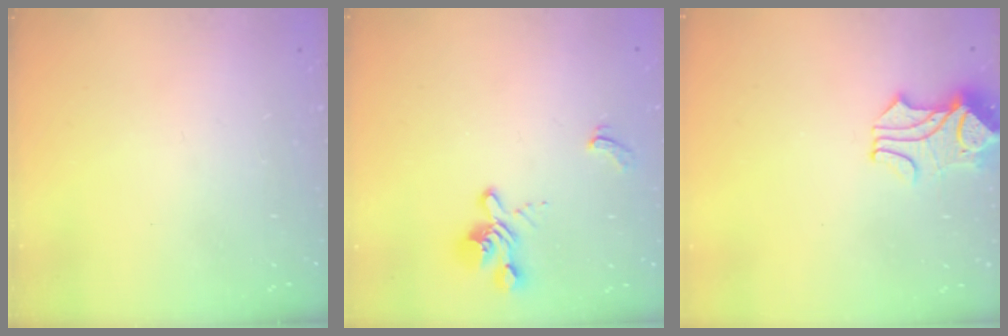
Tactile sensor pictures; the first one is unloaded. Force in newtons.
{"total": 2.6, "press": 2.3, "slide": 1.3}
{"total": 1.6, "press": 1.2, "slide": 1.0}